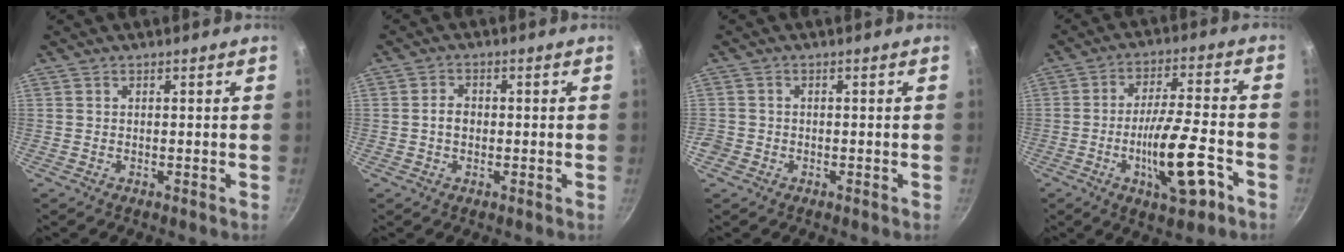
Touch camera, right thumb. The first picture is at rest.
{"total": 2.7, "force": [-0.3, 2.1, 1.7], "torque": [-0.019, 0.010, -0.004]}
{"total": 2.2, "force": [-1.1, 1.8, 0.5], "torque": [-0.012, 0.005, -0.022]}
{"total": 13.9, "force": [-5.5, 3.8, 12.2], "torque": [-0.194, 0.024, -0.087]}